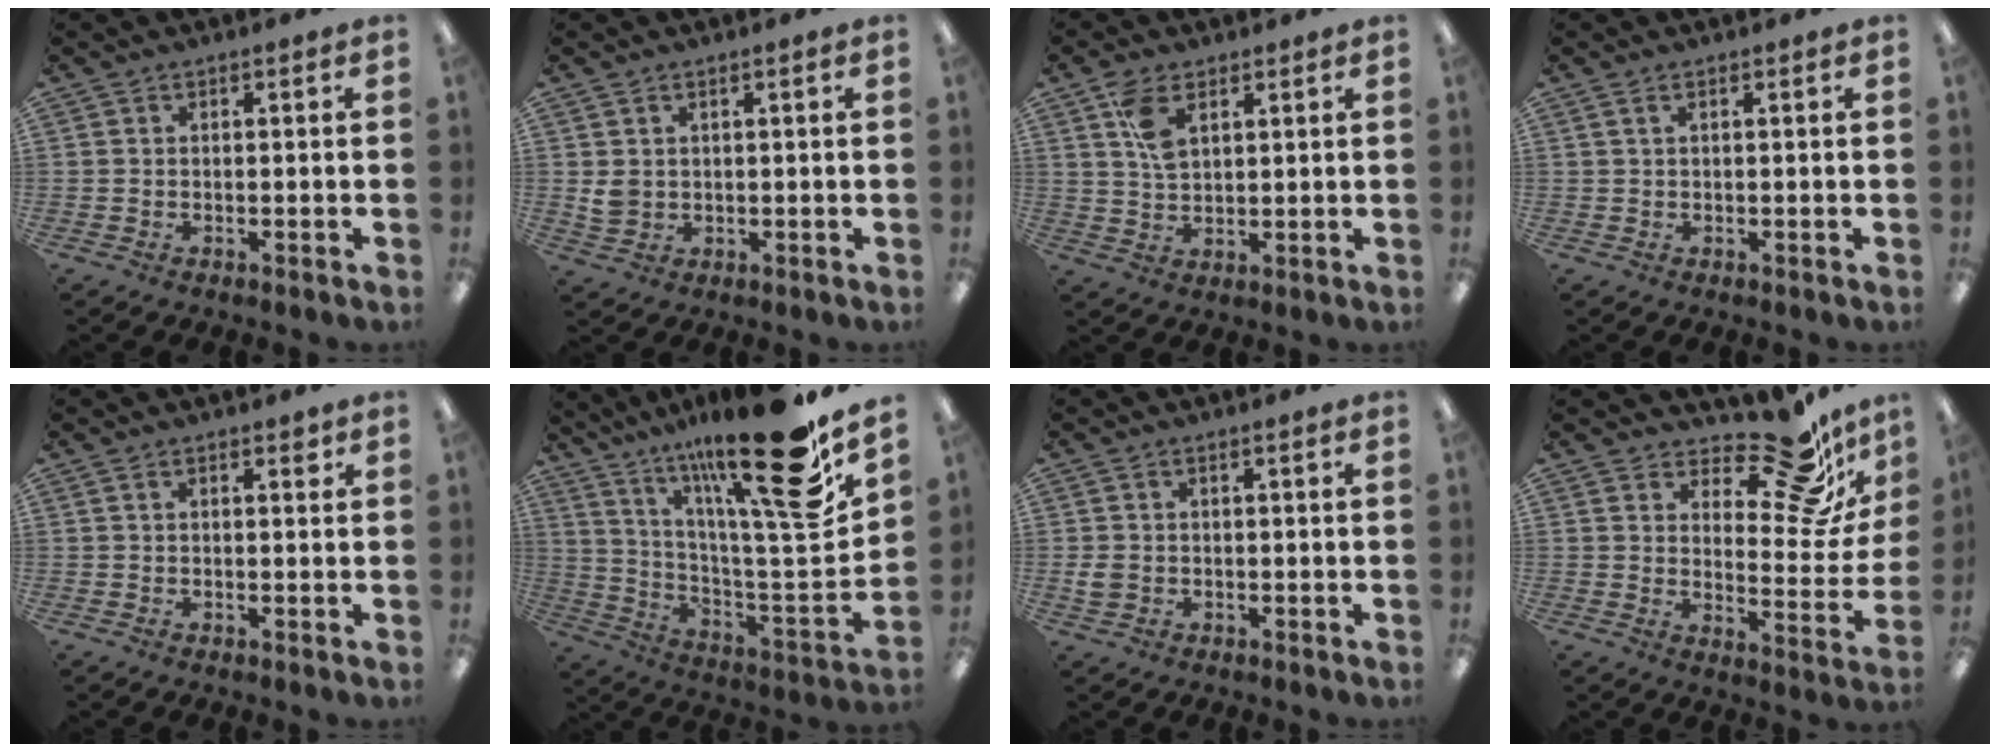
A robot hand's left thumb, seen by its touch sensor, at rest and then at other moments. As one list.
[{"total": 3.0, "force": [1.0, 2.3, 1.5], "torque": [-0.039, 0.000, 0.018]}, {"total": 6.9, "force": [3.4, 3.9, 4.5], "torque": [-0.097, 0.000, 0.061]}, {"total": 1.2, "force": [0.5, 0.3, 1.0], "torque": [-0.022, 0.002, 0.009]}, {"total": 1.5, "force": [0.8, 0.6, 1.1], "torque": [-0.008, -0.006, 0.011]}, {"total": 24.4, "force": [18.0, 2.8, 16.3], "torque": [-0.250, -0.135, 0.283]}, {"total": 2.4, "force": [0.0, 1.9, 1.5], "torque": [-0.036, 0.004, -0.003]}, {"total": 16.7, "force": [13.0, 5.5, 8.9], "torque": [-0.123, -0.104, 0.214]}]